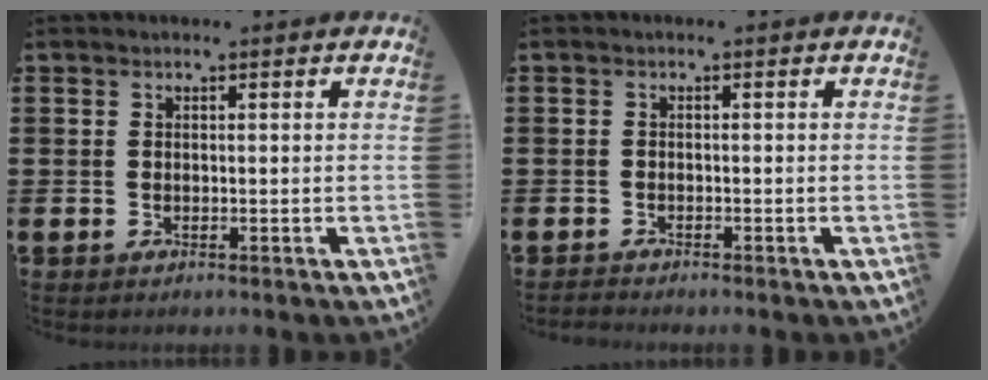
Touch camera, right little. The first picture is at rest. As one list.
[{"total": 0.6, "force": [-0.6, 0.0, 0.0], "torque": [-0.001, -0.002, -0.013]}]